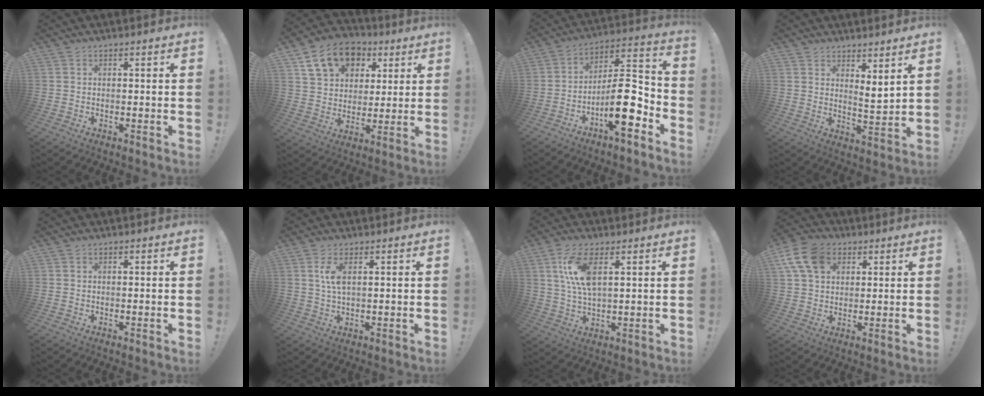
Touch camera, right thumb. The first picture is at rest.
{"total": 15.7, "force": [7.5, 11.4, 7.9], "torque": [-0.121, -0.026, 0.142]}
{"total": 16.7, "force": [-6.7, 5.2, 14.4], "torque": [-0.243, 0.036, -0.103]}
{"total": 5.0, "force": [4.5, 0.5, 2.0], "torque": [-0.031, -0.043, 0.080]}
{"total": 0.0}
{"total": 4.5, "force": [1.3, 1.6, 4.1], "torque": [-0.074, -0.006, 0.017]}
{"total": 10.2, "force": [3.6, 3.8, 8.8], "torque": [-0.174, -0.011, 0.065]}
{"total": 12.1, "force": [5.0, 8.6, 6.9], "torque": [-0.119, -0.009, 0.100]}